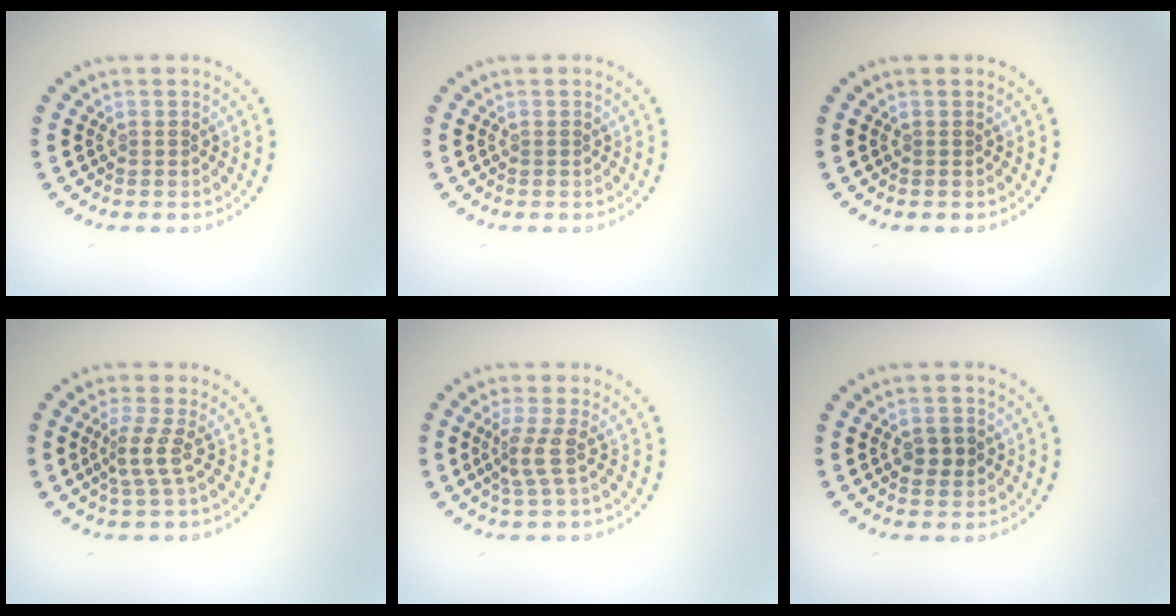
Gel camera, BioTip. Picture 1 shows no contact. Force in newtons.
{"total": 0.0}
{"total": 0.0}
{"total": 2.3, "press": 1.4, "slide": 1.8}
{"total": 2.3, "press": 1.7, "slide": 1.6}
{"total": 2.2, "press": 2.2, "slide": 0.2}